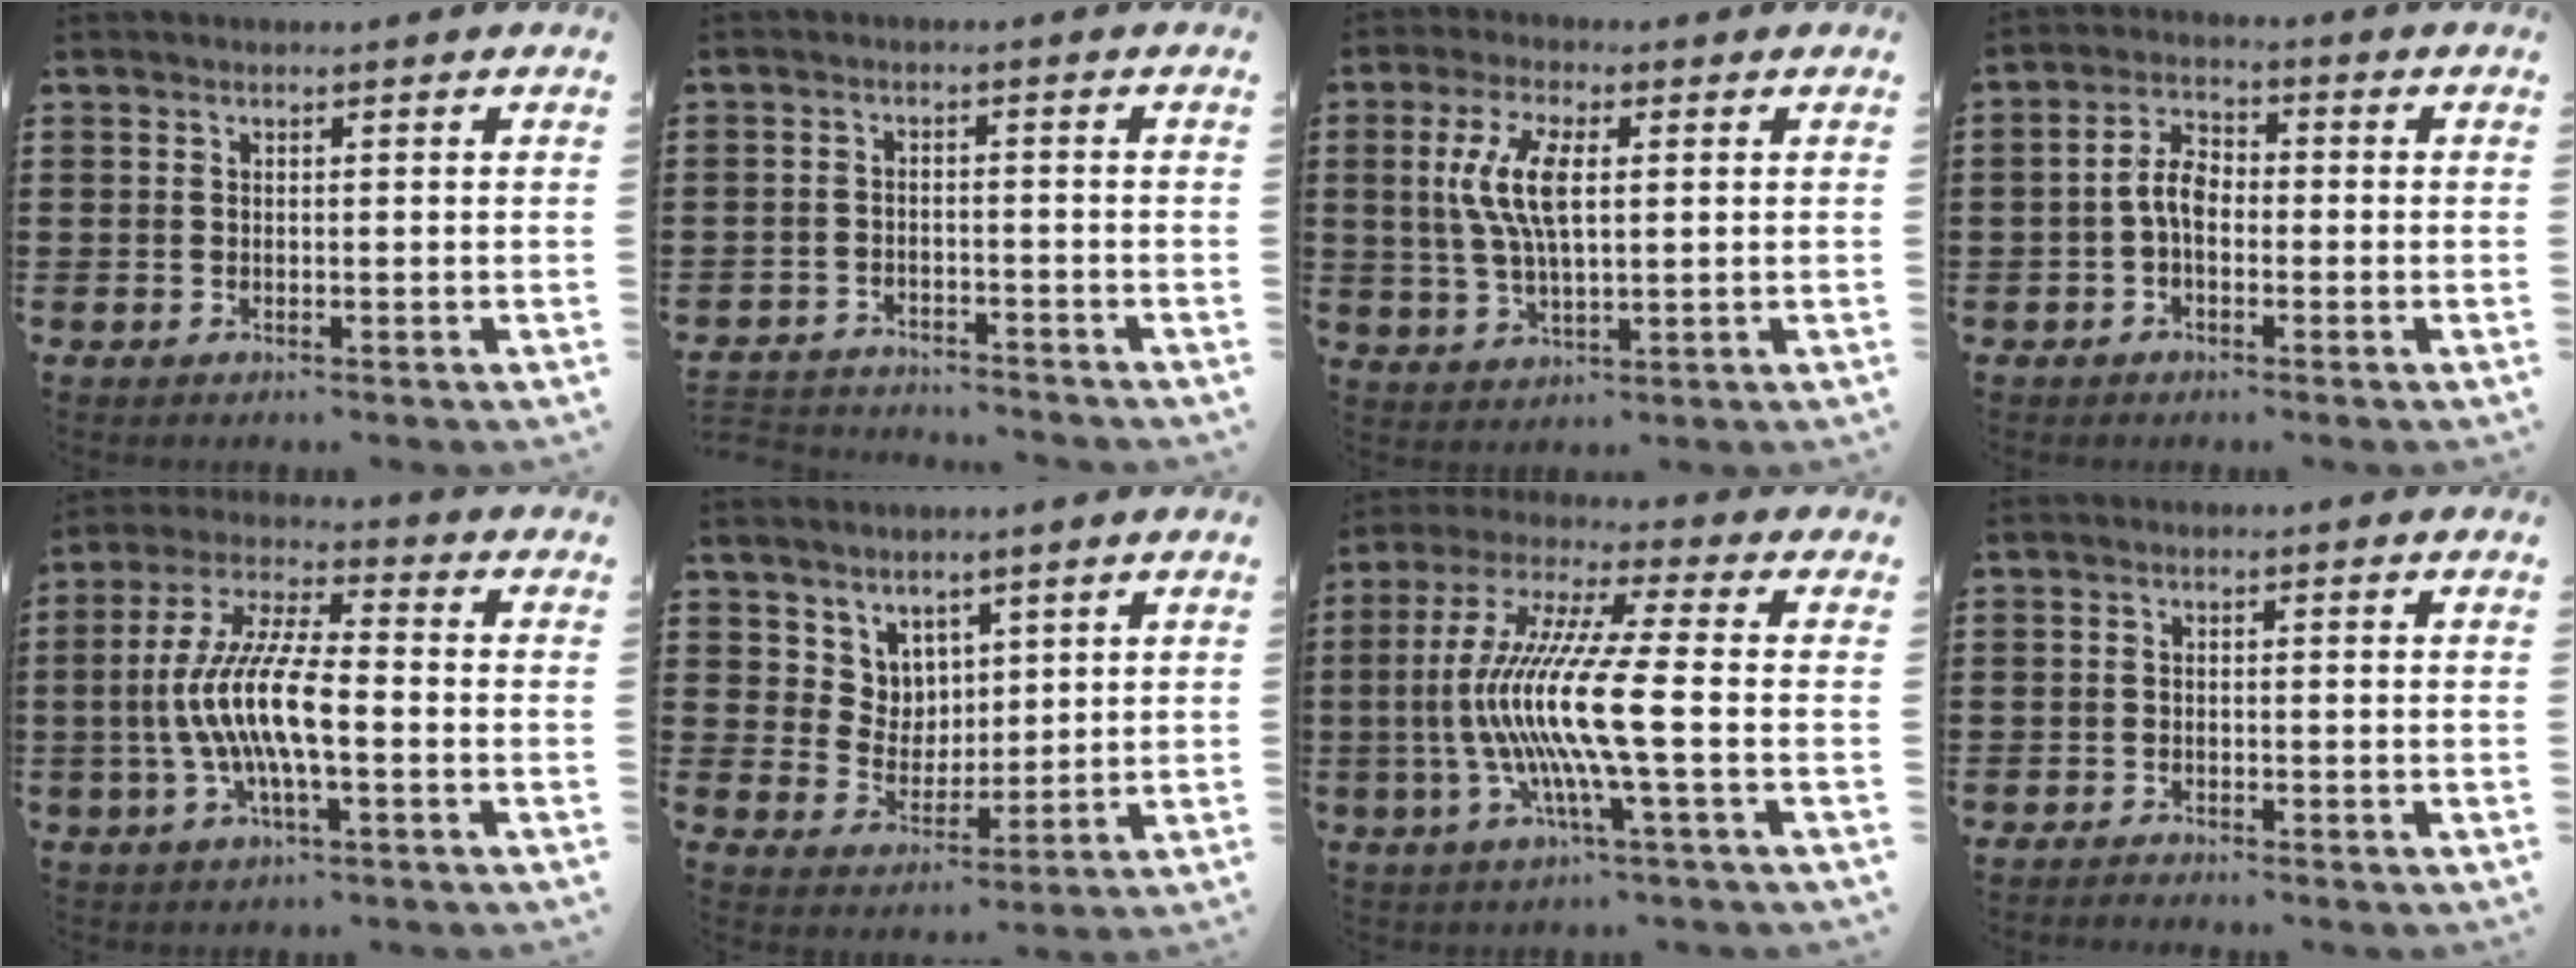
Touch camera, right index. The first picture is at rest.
{"total": 2.9, "force": [-2.9, 0.1, -0.2], "torque": [-0.006, -0.004, -0.063]}
{"total": 8.6, "force": [1.5, 3.2, 7.8], "torque": [-0.175, 0.005, 0.018]}
{"total": 4.9, "force": [-0.8, 2.8, 4.0], "torque": [-0.088, 0.005, -0.020]}
{"total": 10.4, "force": [-2.4, 2.8, 9.7], "torque": [-0.218, -0.013, -0.052]}
{"total": 5.6, "force": [4.0, 3.9, -0.3], "torque": [-0.024, -0.007, 0.078]}
{"total": 12.9, "force": [-2.7, 0.8, 12.6], "torque": [-0.284, -0.020, -0.069]}
{"total": 1.1, "force": [-1.1, 0.0, 0.0], "torque": [-0.004, 0.000, -0.022]}